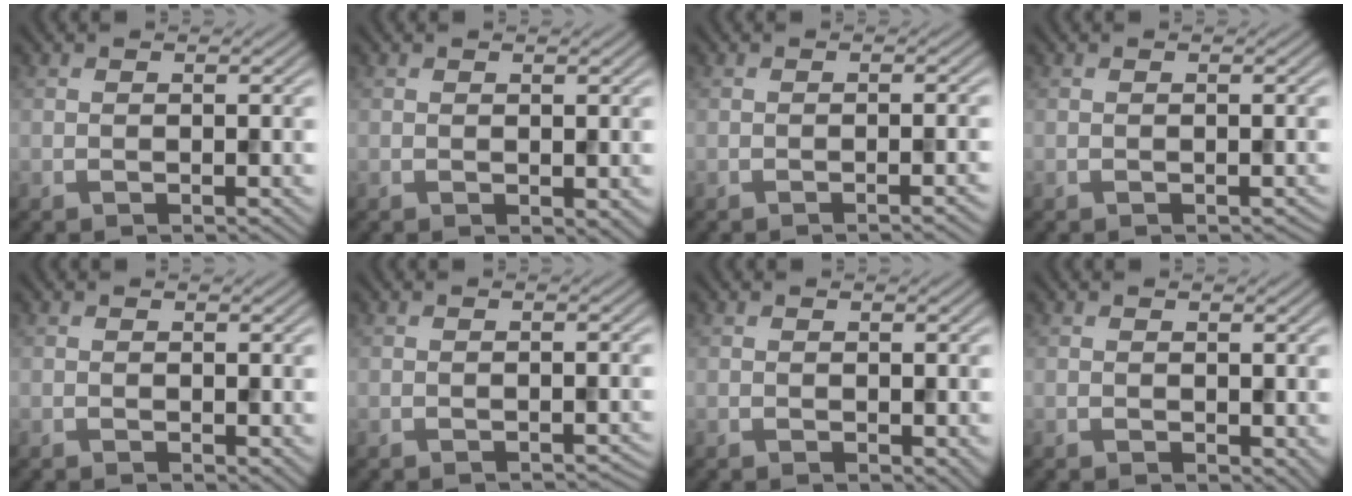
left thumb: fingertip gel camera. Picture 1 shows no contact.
{"total": 1.1, "force": [0.0, 0.6, 0.9], "torque": [-0.010, -0.004, 0.003]}
{"total": 1.5, "force": [-0.7, 0.3, 1.3], "torque": [-0.009, 0.003, -0.015]}
{"total": 0.0}
{"total": 0.7, "force": [0.2, 0.5, 0.5], "torque": [-0.004, -0.003, 0.006]}
{"total": 0.6, "force": [-0.5, 0.2, 0.3], "torque": [-0.002, -0.003, -0.005]}
{"total": 1.1, "force": [0.1, 0.7, 0.9], "torque": [-0.010, -0.004, 0.006]}
{"total": 1.4, "force": [0.4, 1.0, 0.9], "torque": [-0.013, -0.005, 0.011]}